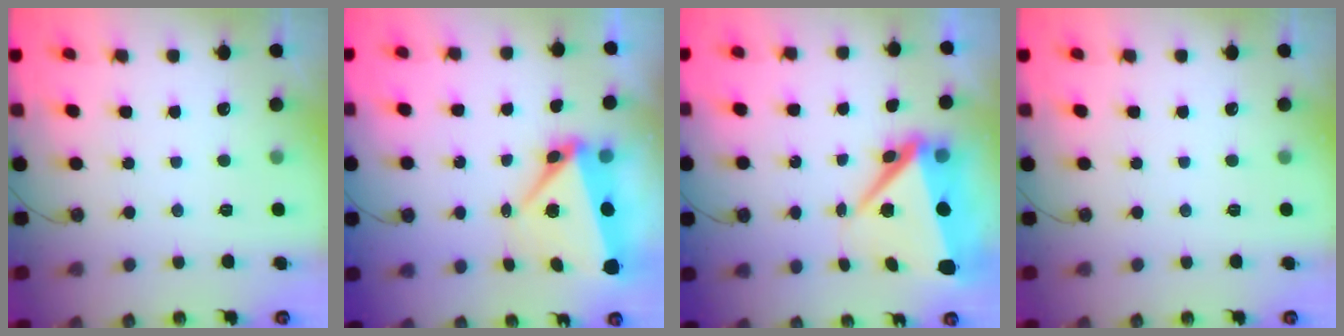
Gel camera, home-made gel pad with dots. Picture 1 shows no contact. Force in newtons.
{"total": 7.0, "press": 6.7, "slide": 1.9}
{"total": 10.2, "press": 8.8, "slide": 5.2}
{"total": 0.0}